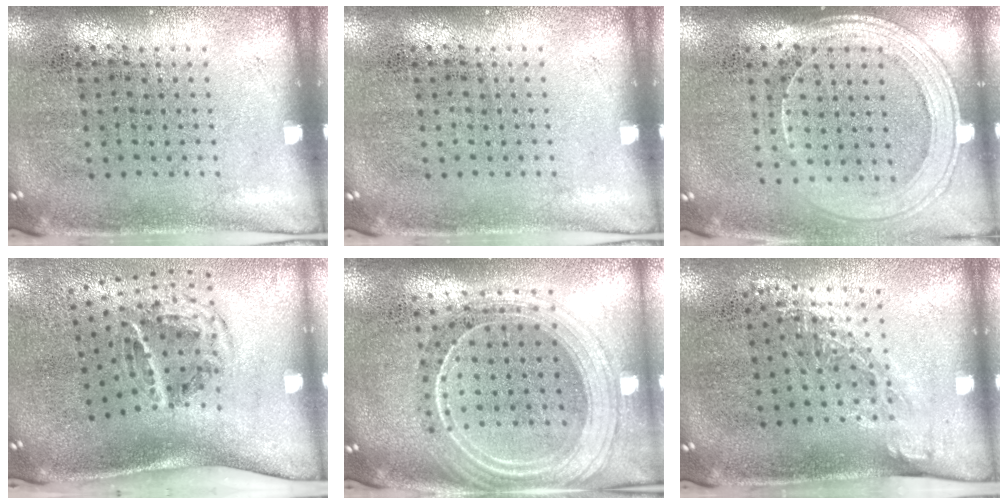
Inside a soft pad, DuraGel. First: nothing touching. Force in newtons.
{"total": 0.0}
{"total": 1.8, "press": 1.6, "slide": 0.7}
{"total": 2.2, "press": 1.2, "slide": 1.8}
{"total": 2.3, "press": 2.0, "slide": 1.1}
{"total": 1.3, "press": 0.9, "slide": 0.9}